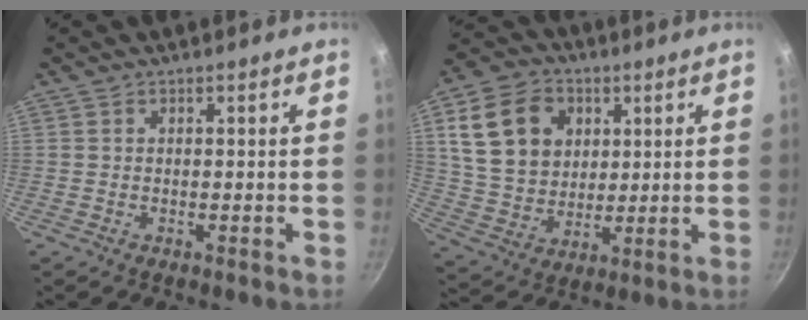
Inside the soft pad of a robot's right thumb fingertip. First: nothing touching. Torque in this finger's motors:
{"motor_torque": [-0.70, 2.48, -0.03, 0.24, 0.14]}